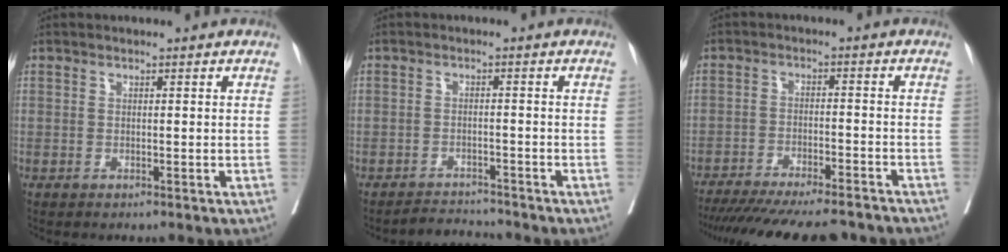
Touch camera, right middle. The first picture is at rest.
{"total": 2.8, "force": [-2.6, 0.2, -0.9], "torque": [0.020, -0.005, -0.041]}
{"total": 21.1, "force": [-18.8, 3.2, 9.0], "torque": [-0.152, -0.034, -0.260]}